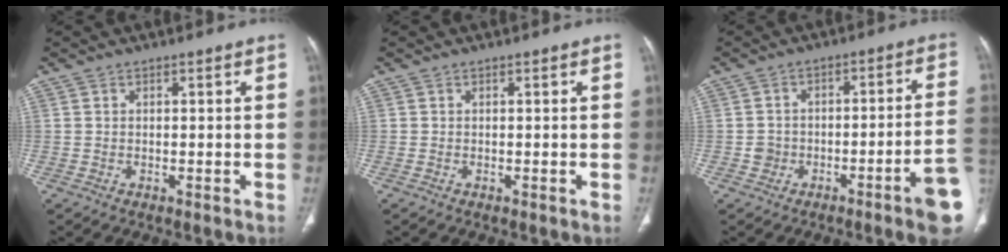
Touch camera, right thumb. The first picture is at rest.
{"total": 0.0}
{"total": 10.3, "force": [-4.6, 2.4, 8.9], "torque": [-0.111, 0.044, -0.062]}